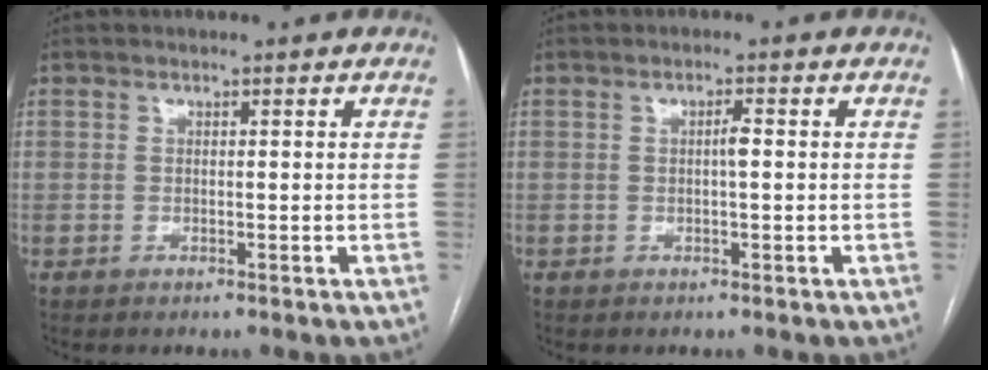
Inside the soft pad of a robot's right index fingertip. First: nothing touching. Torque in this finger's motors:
{"motor_torque": [0.54, 0.07, 0.00, 0.04]}